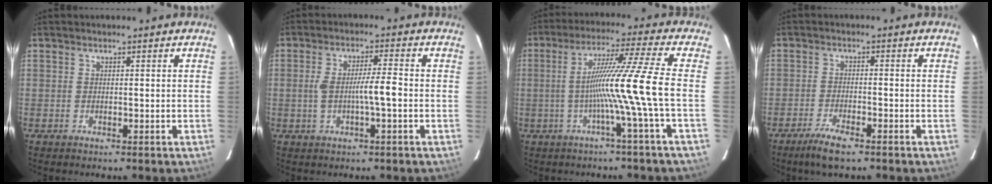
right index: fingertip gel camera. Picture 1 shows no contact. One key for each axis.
{"total": 5.6, "fx": -0.8, "fy": 0.4, "fz": 5.5, "tx": -0.104, "ty": 0.007, "tz": -0.011}
{"total": 11.1, "fx": -2.1, "fy": -3.3, "fz": 10.3, "tx": -0.183, "ty": 0.005, "tz": -0.037}
{"total": 4.9, "fx": -3.5, "fy": 0.6, "fz": 3.3, "tx": -0.070, "ty": -0.010, "tz": -0.062}